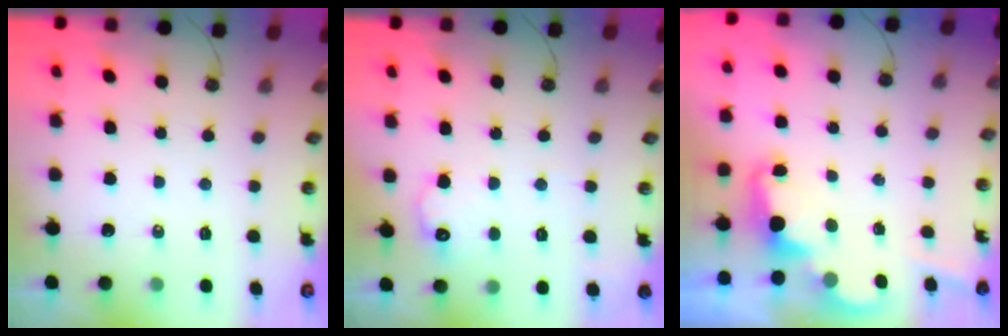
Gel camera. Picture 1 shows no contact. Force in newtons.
{"total": 8.3, "press": 8.3, "slide": 0.7}
{"total": 2.4, "press": 2.3, "slide": 0.5}